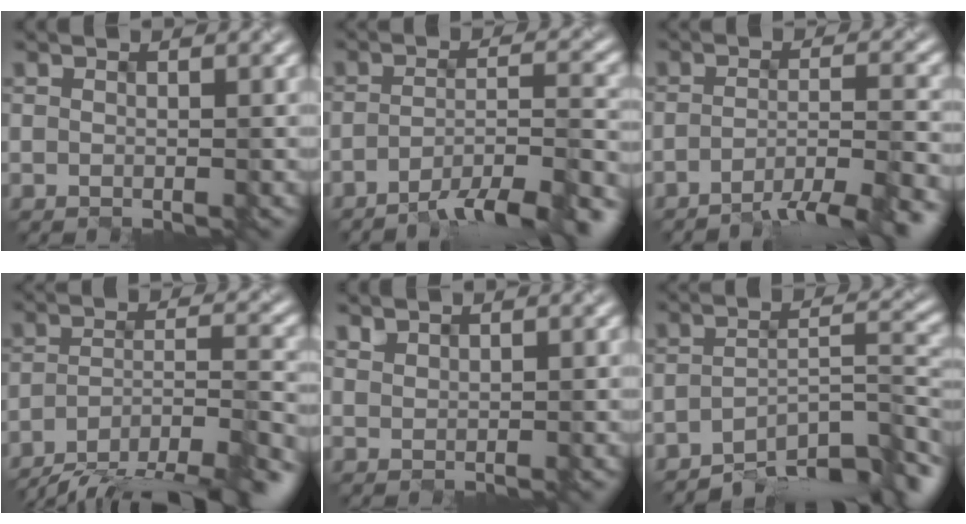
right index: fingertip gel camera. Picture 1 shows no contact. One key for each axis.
{"total": 7.3, "fx": -5.6, "fy": 1.2, "fz": 4.6, "tx": -0.068, "ty": 0.004, "tz": -0.085}
{"total": 5.5, "fx": -4.2, "fy": 0.6, "fz": 3.5, "tx": -0.048, "ty": 0.003, "tz": -0.063}
{"total": 11.8, "fx": -9.8, "fy": 2.9, "fz": 5.8, "tx": -0.094, "ty": -0.010, "tz": -0.142}
{"total": 1.0, "fx": 0.9, "fy": -0.1, "fz": -0.4, "tx": -0.001, "ty": -0.001, "tz": 0.027}
{"total": 8.1, "fx": -6.5, "fy": 2.0, "fz": 4.4, "tx": -0.053, "ty": -0.002, "tz": -0.104}